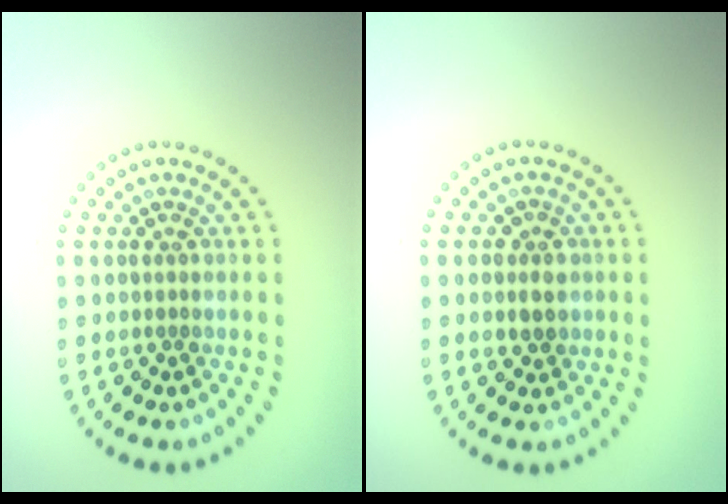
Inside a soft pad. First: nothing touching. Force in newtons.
{"total": 2.0, "press": 1.9, "slide": 0.7}